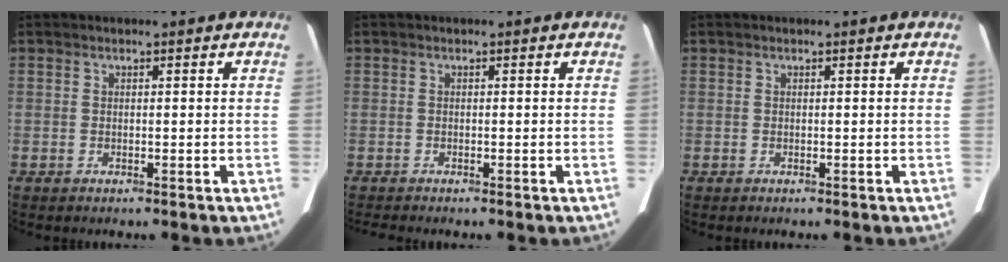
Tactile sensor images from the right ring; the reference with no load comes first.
{"total": 0.7, "force": [-0.7, -0.2, 0.1], "torque": [-0.009, -0.006, -0.013]}
{"total": 0.0}